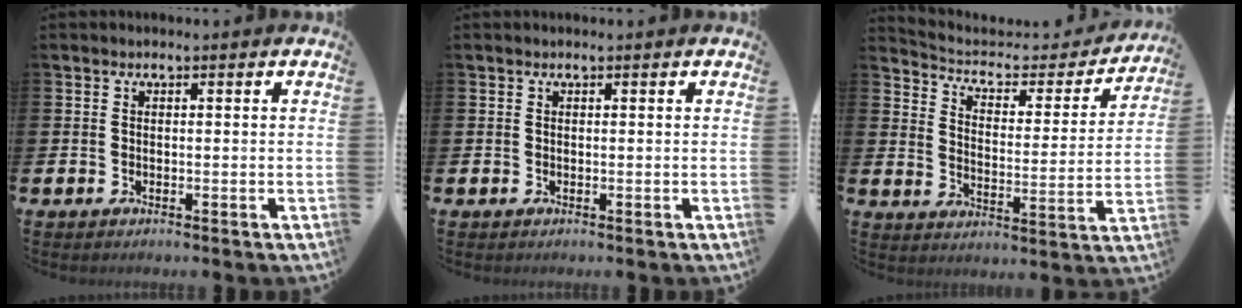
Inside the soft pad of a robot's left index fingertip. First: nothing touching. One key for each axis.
{"total": 0.0}
{"total": 4.9, "fx": 4.1, "fy": 2.4, "fz": 1.3, "tx": -0.050, "ty": -0.033, "tz": 0.060}